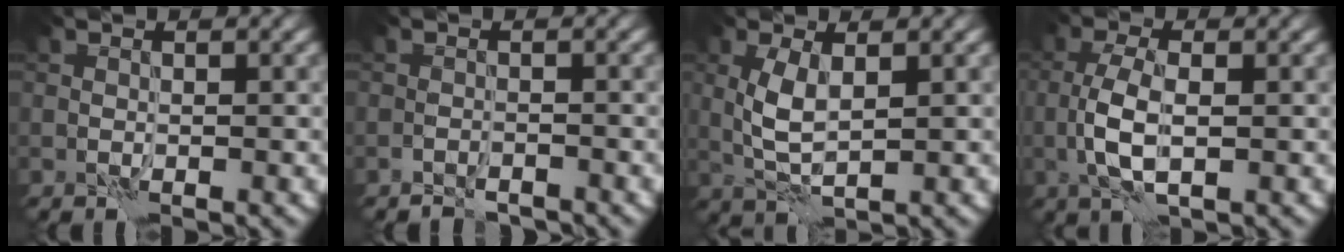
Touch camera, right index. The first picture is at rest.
{"total": 1.5, "force": [-1.5, 0.5, 0.1], "torque": [0.003, 0.003, -0.026]}
{"total": 3.2, "force": [0.9, 1.2, 2.8], "torque": [-0.066, -0.001, 0.020]}
{"total": 4.0, "force": [-0.6, 1.6, 3.6], "torque": [-0.081, 0.000, -0.015]}